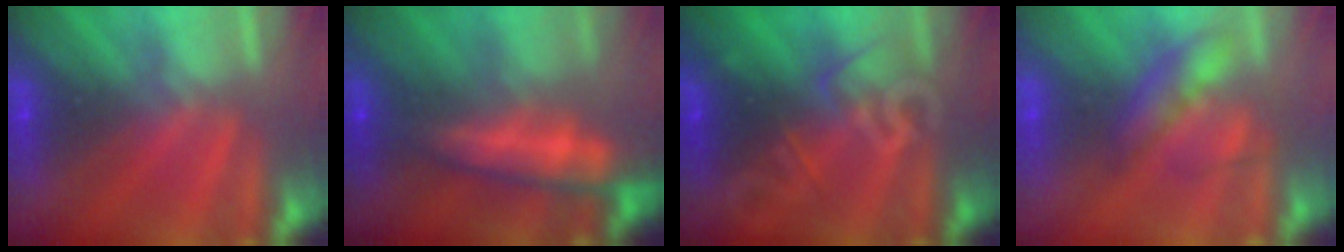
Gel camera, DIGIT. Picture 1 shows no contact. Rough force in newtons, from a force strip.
{"total": 9.4}
{"total": 2.8}
{"total": 2.3}